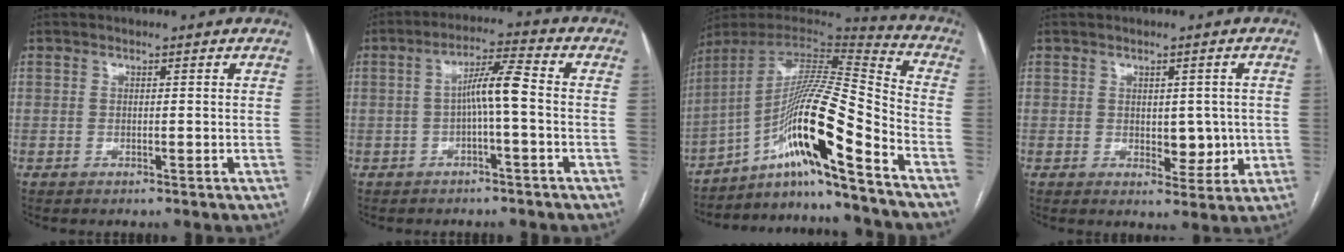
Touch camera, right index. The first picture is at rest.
{"total": 5.9, "force": [-0.7, 0.2, 5.8], "torque": [-0.102, 0.020, -0.011]}
{"total": 17.9, "force": [-10.3, -0.9, 14.6], "torque": [-0.272, 0.008, -0.182]}
{"total": 5.0, "force": [-0.1, 2.9, 4.1], "torque": [-0.046, -0.001, 0.008]}